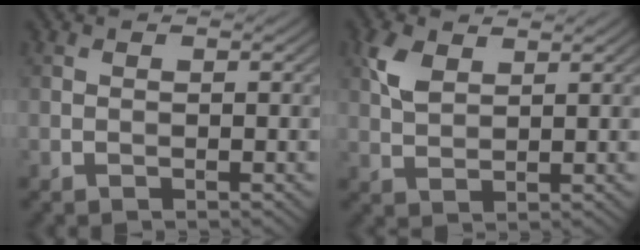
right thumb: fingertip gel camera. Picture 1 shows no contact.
{"total": 3.7, "force": [2.1, 1.9, 2.5], "torque": [-0.067, 0.005, 0.044]}